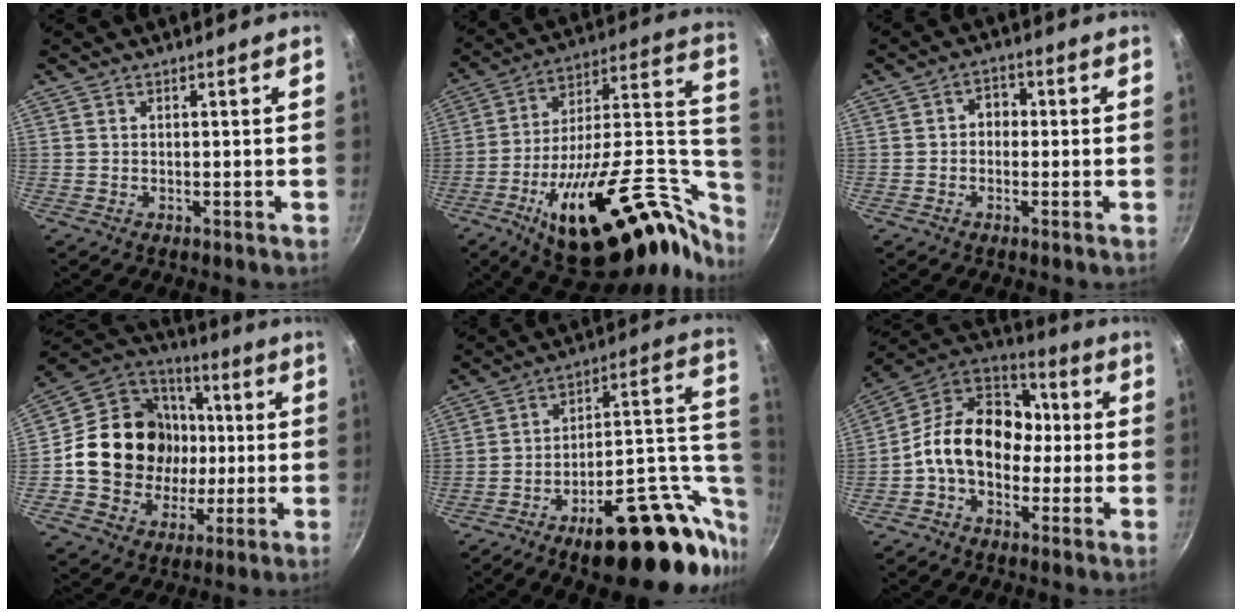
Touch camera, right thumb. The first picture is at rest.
{"total": 38.8, "force": [-13.1, 17.5, 32.1], "torque": [-0.434, 0.069, -0.193]}
{"total": 3.2, "force": [-0.3, 2.6, 1.8], "torque": [-0.007, 0.011, -0.013]}
{"total": 21.8, "force": [0.2, 19.1, 10.5], "torque": [-0.161, 0.027, 0.011]}
{"total": 26.7, "force": [-10.4, 12.3, 21.3], "torque": [-0.239, 0.062, -0.145]}
{"total": 17.4, "force": [-1.1, 13.0, 11.5], "torque": [-0.145, 0.048, -0.042]}